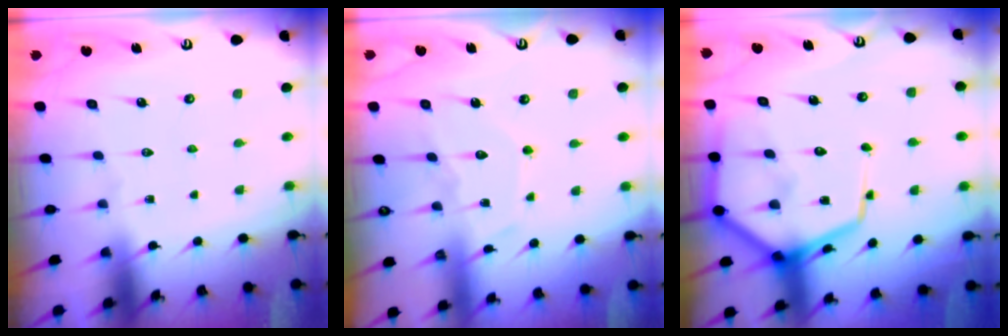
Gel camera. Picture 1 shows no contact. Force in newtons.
{"total": 9.3, "press": 9.3, "slide": 0.9}
{"total": 16.1, "press": 16.1, "slide": 1.5}